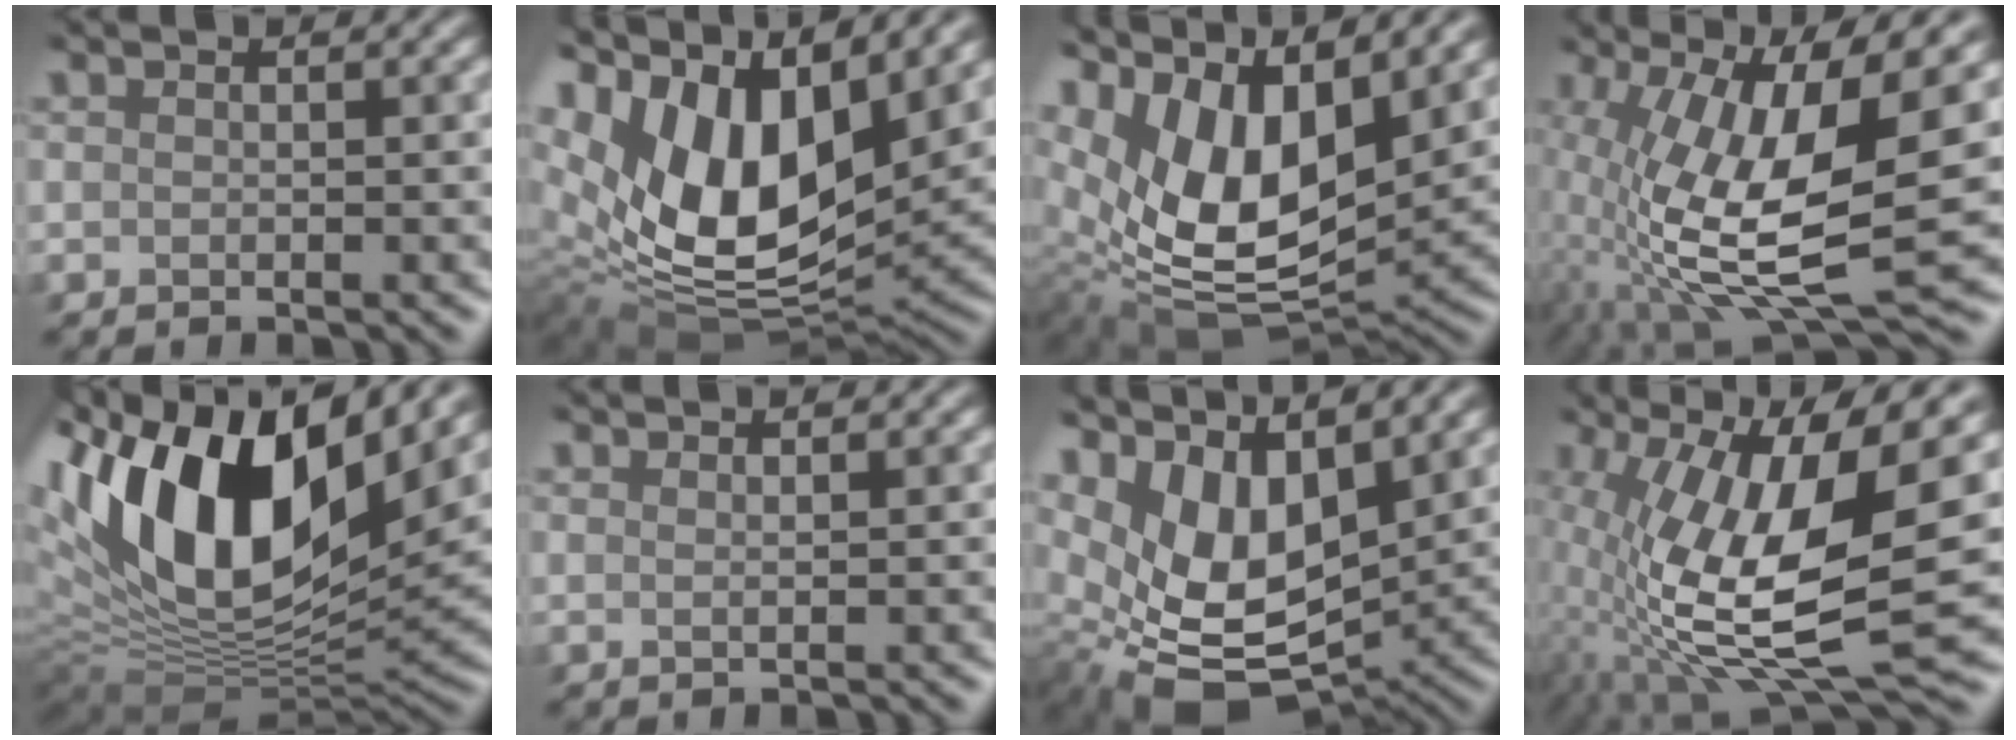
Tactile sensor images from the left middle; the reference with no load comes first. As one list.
[{"total": 14.8, "force": [5.6, 8.1, 11.0], "torque": [-0.227, 0.014, 0.108]}, {"total": 11.7, "force": [4.7, 6.1, 8.9], "torque": [-0.174, -0.010, 0.092]}, {"total": 12.8, "force": [-0.6, 4.5, 12.0], "torque": [-0.246, -0.012, -0.014]}, {"total": 16.0, "force": [5.8, 7.4, 12.9], "torque": [-0.237, 0.018, 0.093]}, {"total": 0.5, "force": [0.5, -0.1, 0.2], "torque": [-0.003, 0.002, 0.006]}, {"total": 8.8, "force": [2.1, 5.3, 6.7], "torque": [-0.136, -0.016, 0.045]}, {"total": 14.1, "force": [0.3, 5.2, 13.1], "torque": [-0.256, -0.010, -0.001]}]